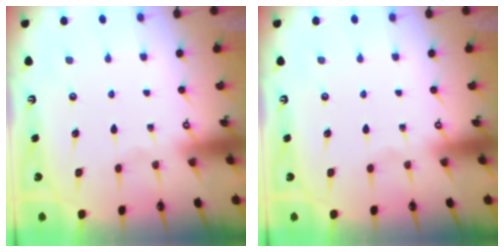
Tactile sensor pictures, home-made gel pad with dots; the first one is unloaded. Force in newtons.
{"total": 0.0}